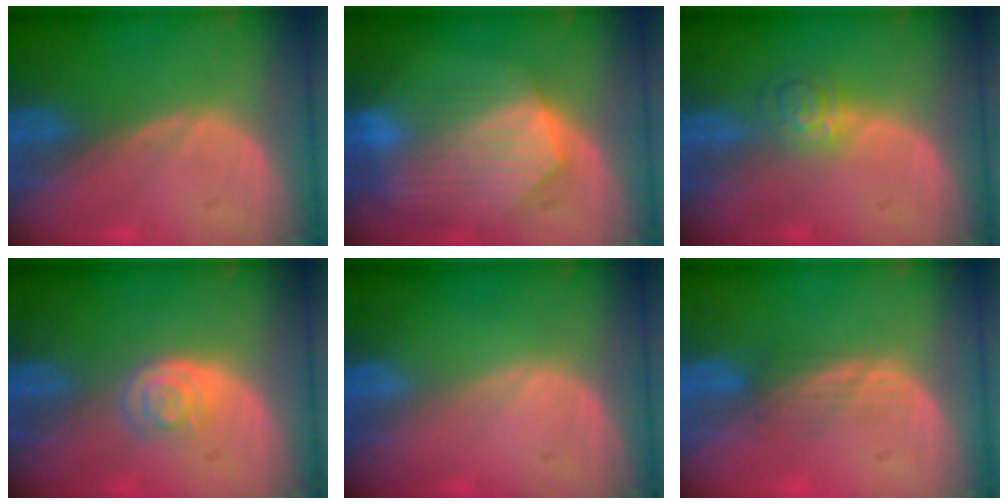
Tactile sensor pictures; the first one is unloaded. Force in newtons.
{"total": 9.3, "press": 8.2, "slide": 4.3}
{"total": 3.9, "press": 3.6, "slide": 1.6}
{"total": 3.3, "press": 3.2, "slide": 0.6}
{"total": 0.0}
{"total": 2.9, "press": 2.6, "slide": 1.3}